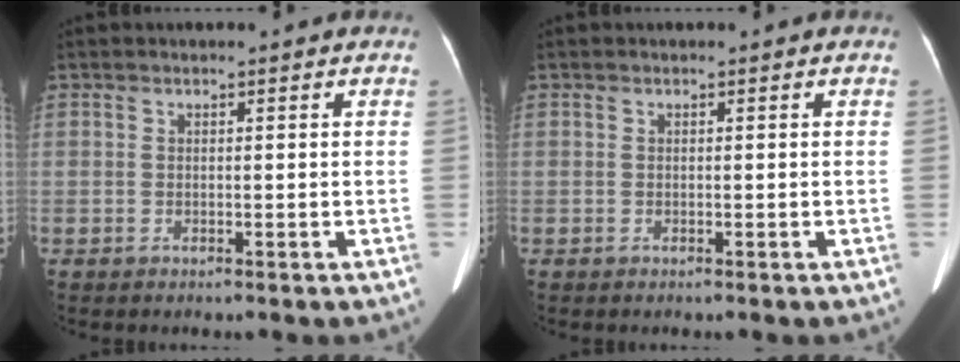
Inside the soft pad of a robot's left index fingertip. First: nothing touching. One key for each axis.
{"total": 0.0}